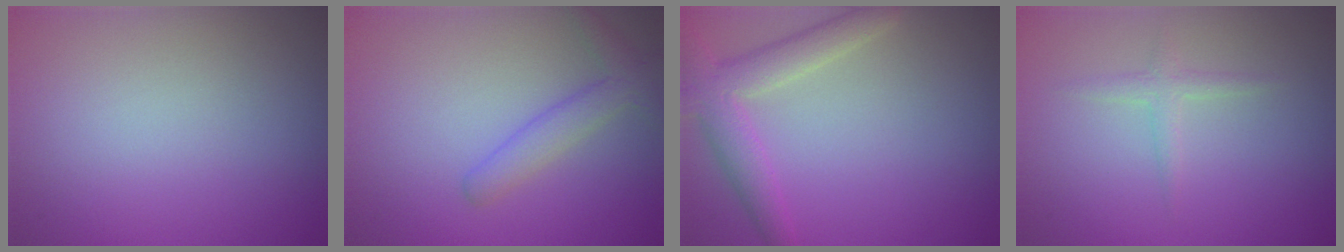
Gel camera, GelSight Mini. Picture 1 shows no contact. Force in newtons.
{"total": 2.4, "press": 2.4, "slide": 0.1}
{"total": 4.0, "press": 4.0, "slide": 0.3}
{"total": 1.3, "press": 1.3, "slide": 0.1}